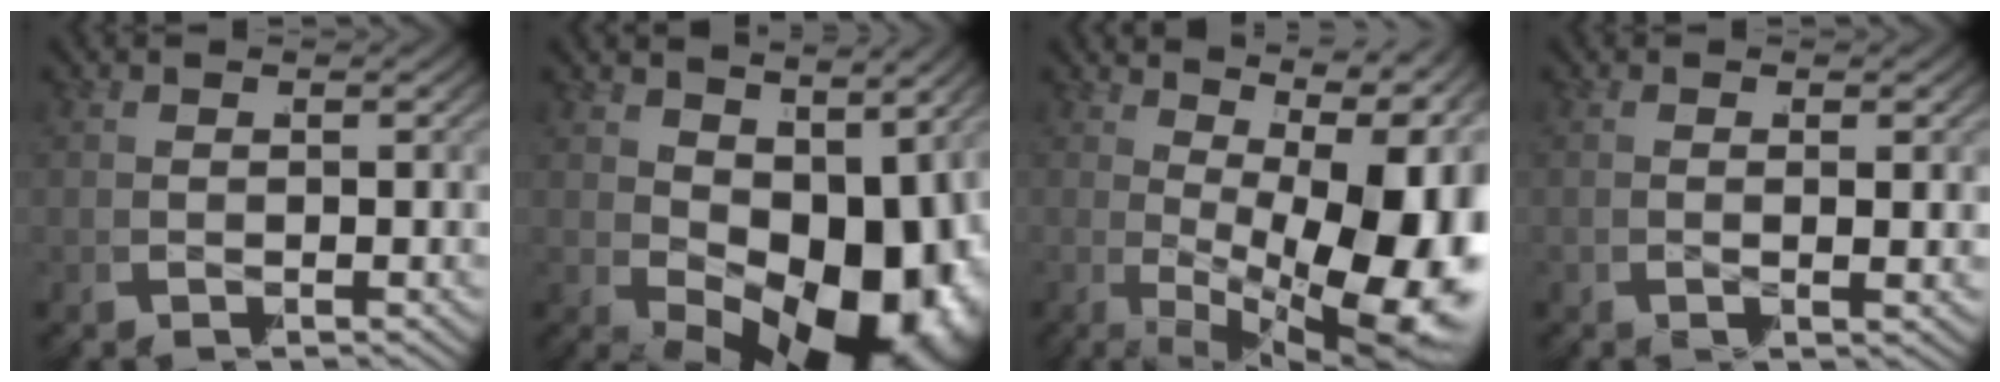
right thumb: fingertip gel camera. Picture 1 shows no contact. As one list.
[{"total": 15.6, "force": [-2.5, 9.5, 12.1], "torque": [-0.186, -0.036, -0.013]}, {"total": 18.0, "force": [-2.9, 9.6, 15.0], "torque": [-0.230, -0.049, -0.008]}, {"total": 0.9, "force": [0.0, -0.2, 0.8], "torque": [-0.009, 0.006, -0.006]}]